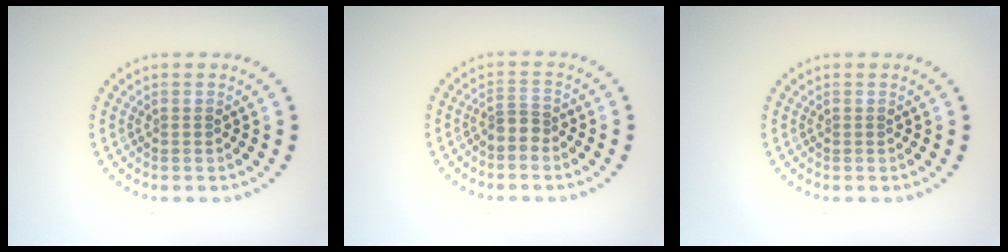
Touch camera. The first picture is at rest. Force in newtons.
{"total": 1.8, "press": 1.2, "slide": 1.3}
{"total": 0.0}